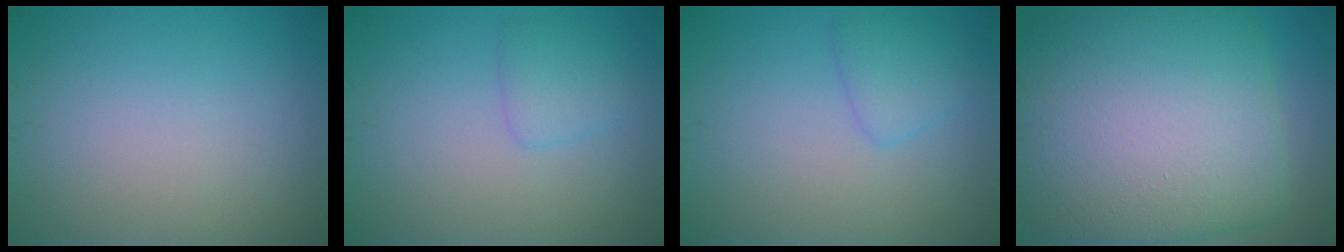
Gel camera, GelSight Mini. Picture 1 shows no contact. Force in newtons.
{"total": 1.8, "press": 1.8, "slide": 0.1}
{"total": 1.9, "press": 1.9, "slide": 0.2}
{"total": 16.4, "press": 16.4, "slide": 0.5}